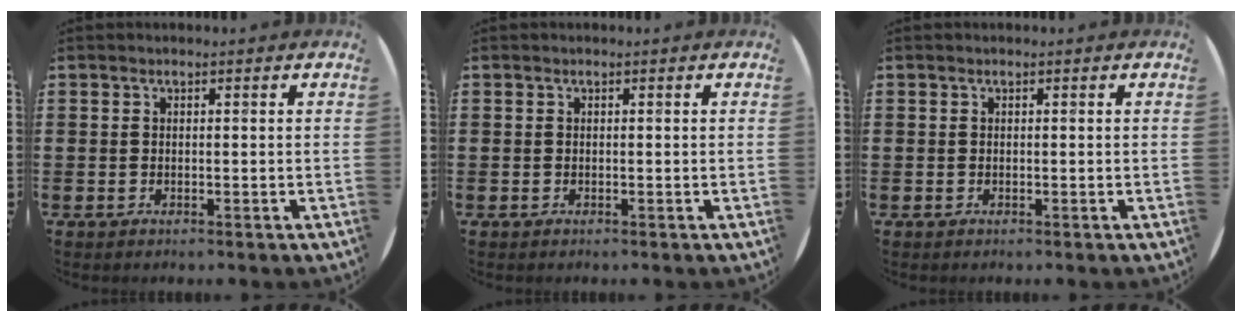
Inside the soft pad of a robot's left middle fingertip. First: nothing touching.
{"total": 0.0}
{"total": 0.0}